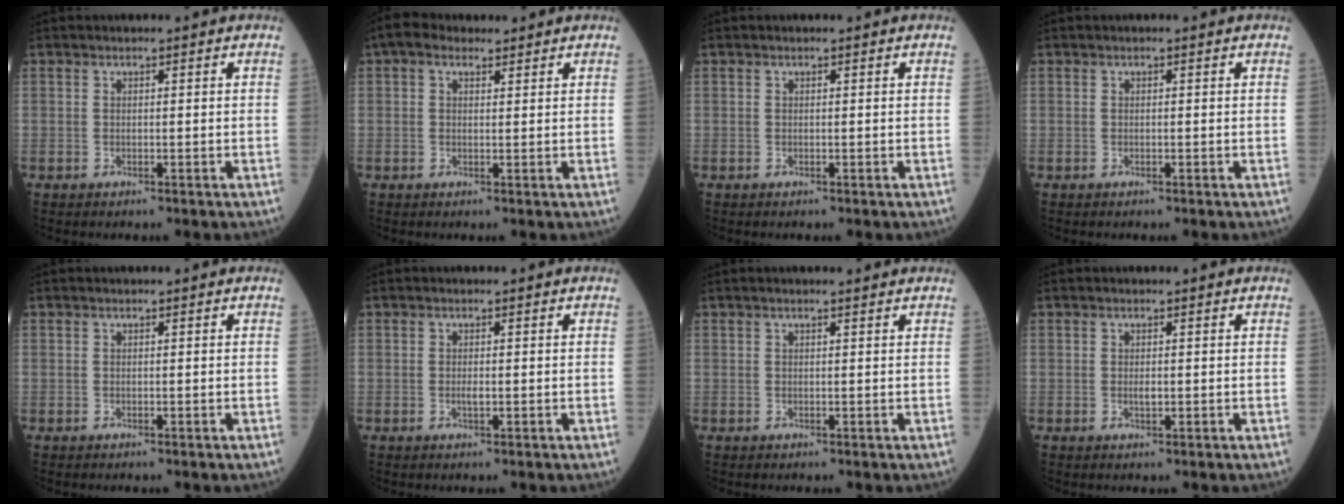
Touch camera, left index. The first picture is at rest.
{"total": 3.2, "force": [2.1, 1.9, 1.7], "torque": [-0.041, 0.030, 0.037]}
{"total": 0.0}
{"total": 0.0}
{"total": 0.0}
{"total": 0.9, "force": [-0.1, 0.3, 0.8], "torque": [-0.019, -0.002, 0.000]}
{"total": 2.0, "force": [1.8, -0.1, 0.9], "torque": [-0.014, 0.013, 0.024]}
{"total": 0.9, "force": [0.1, 0.4, 0.8], "torque": [-0.018, -0.003, 0.003]}